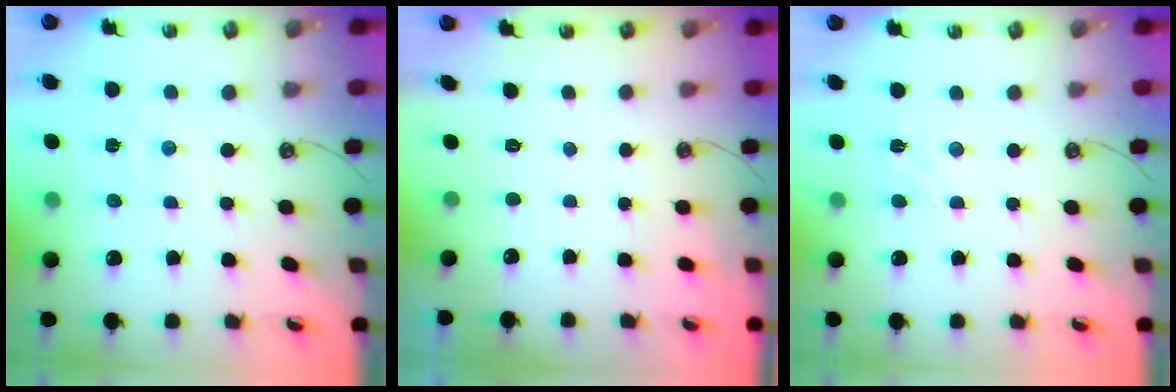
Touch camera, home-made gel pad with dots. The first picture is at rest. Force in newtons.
{"total": 0.0}
{"total": 2.9, "press": 2.8, "slide": 0.7}